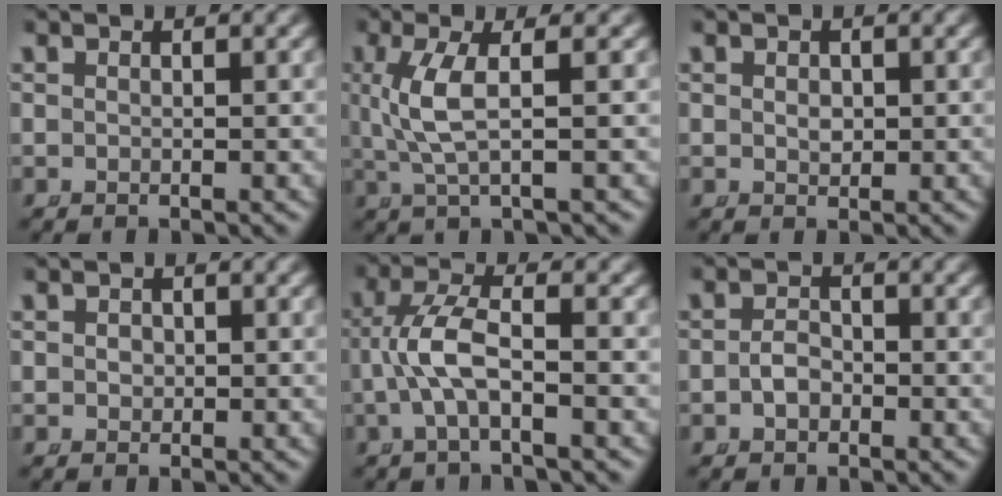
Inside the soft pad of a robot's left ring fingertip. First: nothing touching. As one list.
[{"total": 3.9, "force": [0.4, 0.7, 3.8], "torque": [-0.090, 0.000, 0.015]}, {"total": 0.9, "force": [0.0, 0.7, 0.6], "torque": [-0.014, -0.013, 0.008]}, {"total": 0.7, "force": [-0.1, 0.6, 0.3], "torque": [-0.007, -0.009, 0.003]}, {"total": 3.6, "force": [-0.5, 1.0, 3.4], "torque": [-0.081, -0.003, -0.006]}, {"total": 1.6, "force": [-1.0, 1.1, 0.7], "torque": [-0.019, -0.009, -0.014]}]